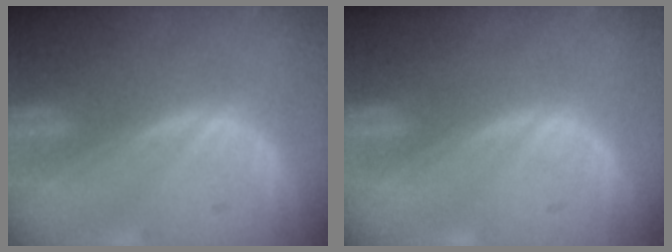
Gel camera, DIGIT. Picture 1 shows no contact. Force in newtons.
{"total": 0.0}